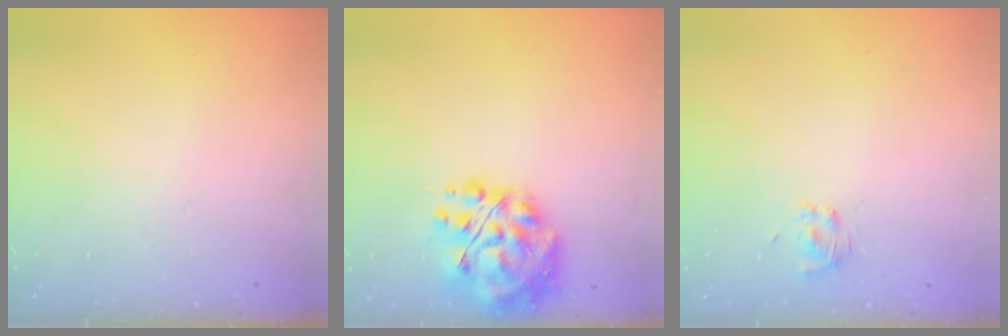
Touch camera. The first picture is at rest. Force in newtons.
{"total": 15.9, "press": 15.2, "slide": 4.7}
{"total": 2.3, "press": 2.1, "slide": 0.9}